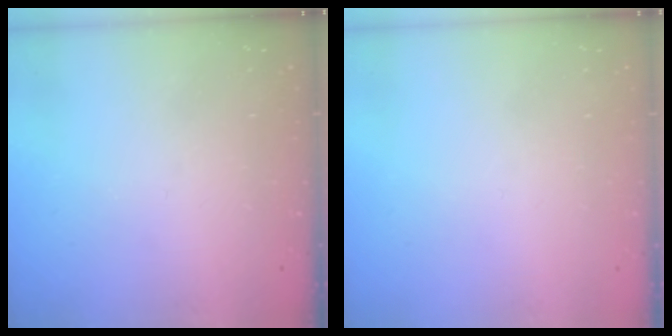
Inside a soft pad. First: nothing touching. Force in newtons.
{"total": 1.5, "press": 1.5, "slide": 0.1}